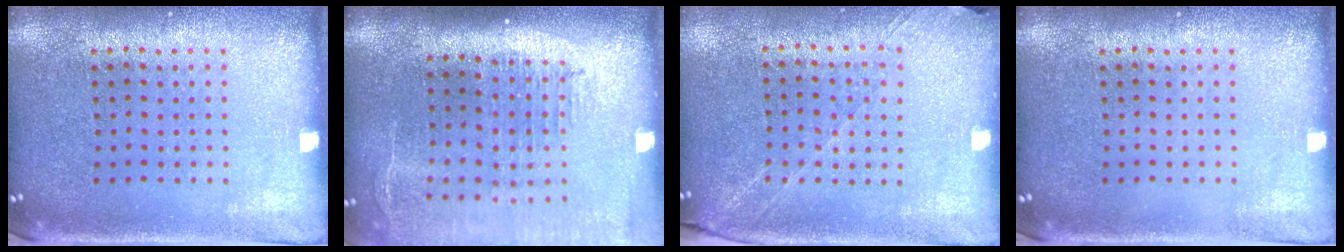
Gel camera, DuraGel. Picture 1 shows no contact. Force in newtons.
{"total": 2.3, "press": 1.9, "slide": 1.3}
{"total": 1.3, "press": 1.2, "slide": 0.4}
{"total": 0.0}